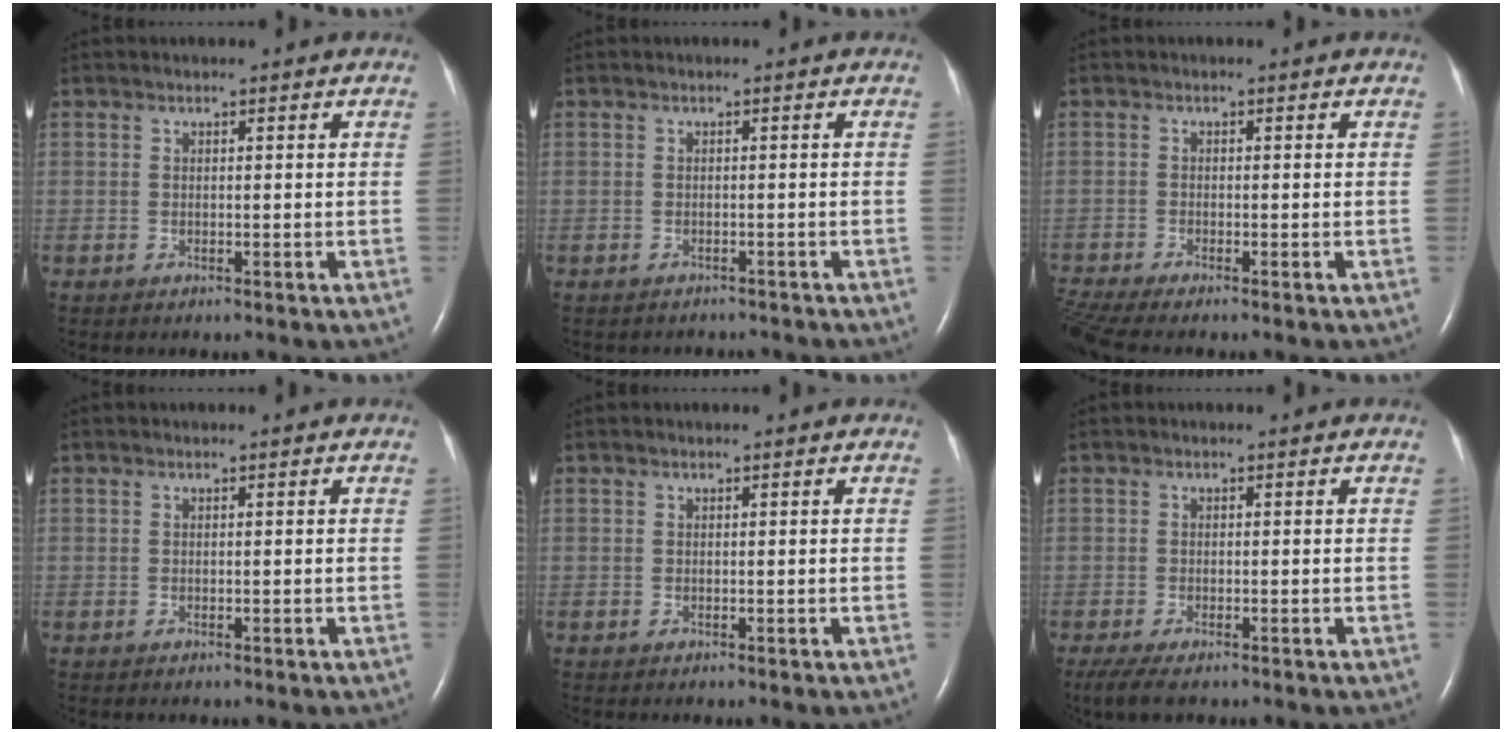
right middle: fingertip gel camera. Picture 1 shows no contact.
{"total": 3.6, "force": [-3.3, 1.3, 0.3], "torque": [-0.003, -0.001, -0.038]}
{"total": 3.7, "force": [-3.4, -0.5, 1.5], "torque": [-0.041, -0.010, -0.068]}
{"total": 0.0}
{"total": 0.0}
{"total": 4.1, "force": [-2.8, 1.1, 2.7], "torque": [-0.055, -0.013, -0.045]}